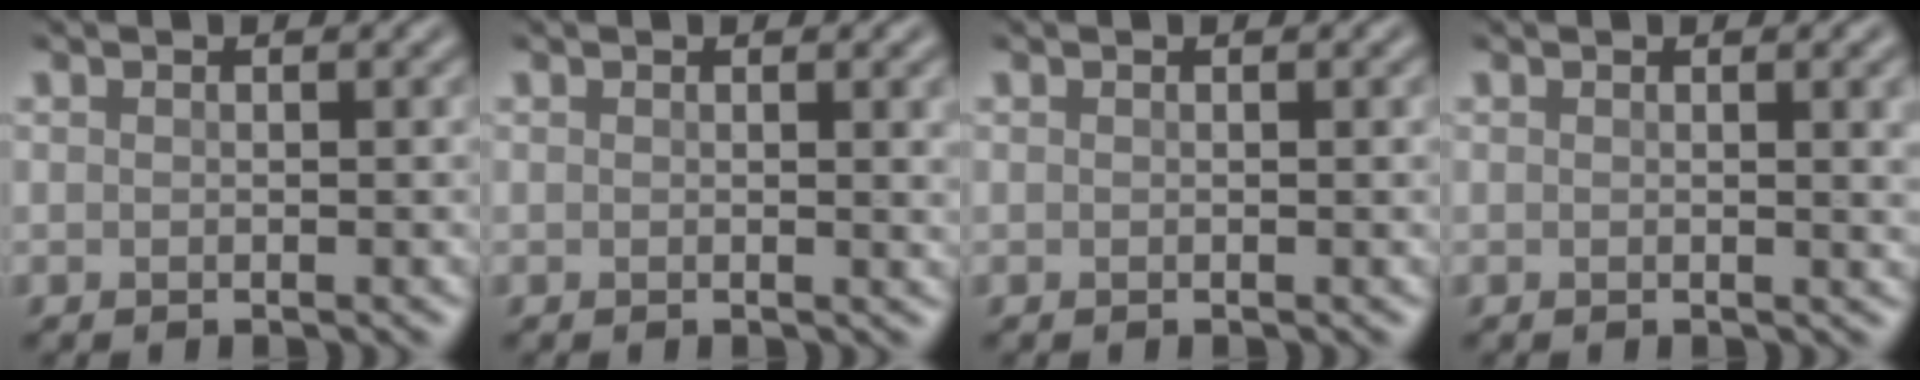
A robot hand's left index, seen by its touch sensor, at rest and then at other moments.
{"total": 1.8, "force": [0.5, 0.6, 1.7], "torque": [-0.013, 0.002, 0.004]}
{"total": 0.5, "force": [0.1, 0.1, 0.5], "torque": [-0.004, 0.003, 0.000]}
{"total": 2.7, "force": [0.6, 0.9, 2.5], "torque": [-0.020, 0.004, 0.006]}